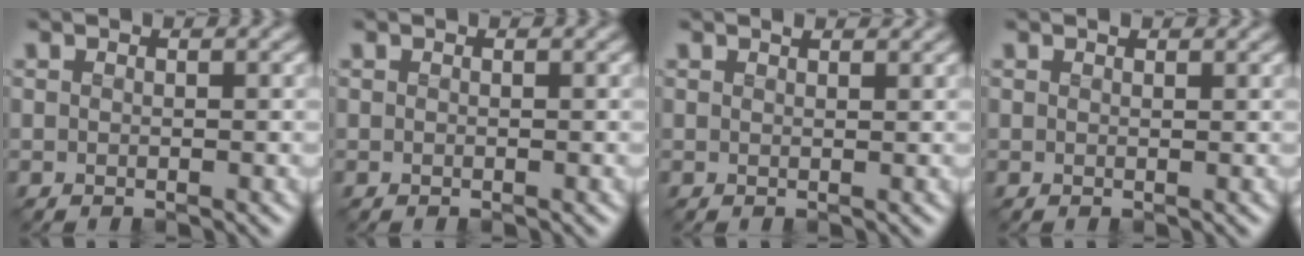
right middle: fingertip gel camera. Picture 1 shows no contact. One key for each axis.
{"total": 0.0}
{"total": 0.9, "fx": 0.8, "fy": 0.1, "fz": 0.3, "tx": -0.010, "ty": -0.005, "tz": 0.010}
{"total": 0.6, "fx": 0.5, "fy": 0.3, "fz": 0.2, "tx": -0.005, "ty": -0.003, "tz": 0.007}